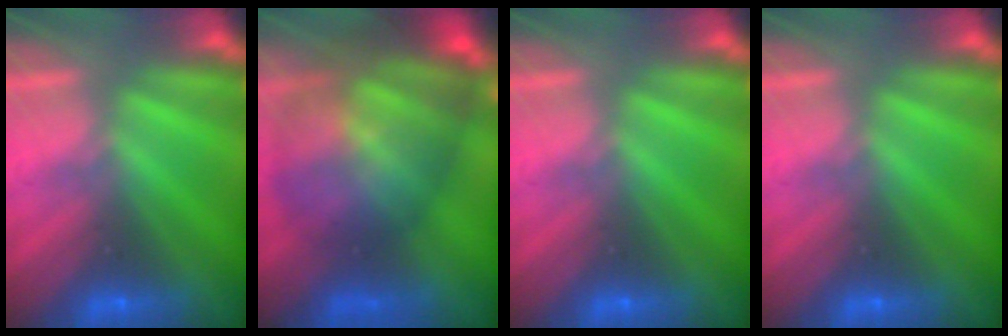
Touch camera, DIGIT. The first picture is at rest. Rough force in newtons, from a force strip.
{"total": 10.2}
{"total": 0.0}
{"total": 0.0}